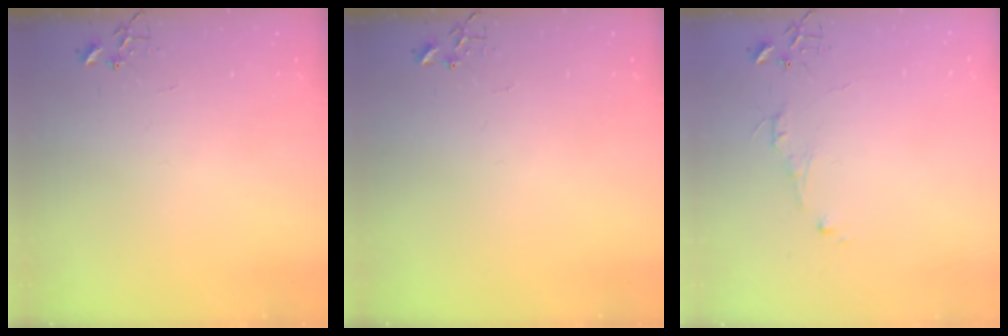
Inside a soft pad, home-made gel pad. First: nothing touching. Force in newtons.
{"total": 0.0}
{"total": 5.0, "press": 5.0, "slide": 0.6}